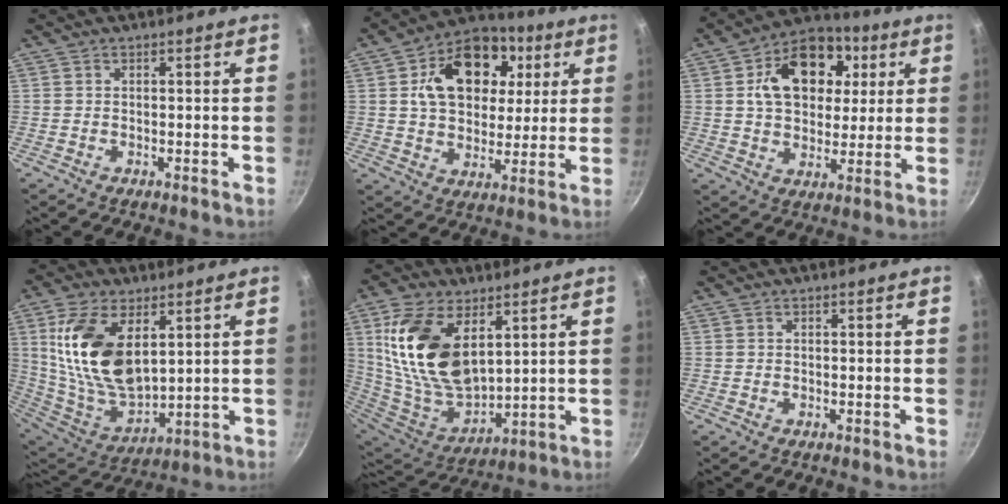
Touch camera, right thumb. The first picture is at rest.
{"total": 19.4, "force": [5.6, 13.8, 12.4], "torque": [-0.173, 0.007, 0.081]}
{"total": 18.0, "force": [4.9, 12.8, 11.6], "torque": [-0.153, 0.008, 0.067]}
{"total": 19.7, "force": [6.0, 10.8, 15.3], "torque": [-0.279, -0.039, 0.130]}
{"total": 21.3, "force": [7.4, 12.0, 16.0], "torque": [-0.296, -0.049, 0.156]}
{"total": 0.0}